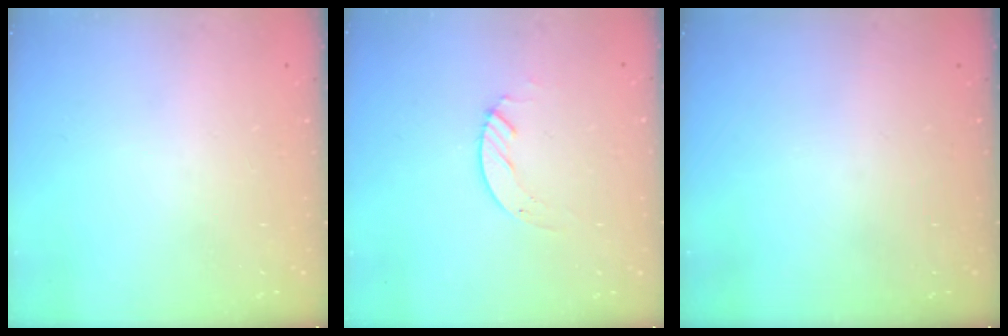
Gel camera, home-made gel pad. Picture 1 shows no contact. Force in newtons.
{"total": 2.4, "press": 2.4, "slide": 0.2}
{"total": 0.0}